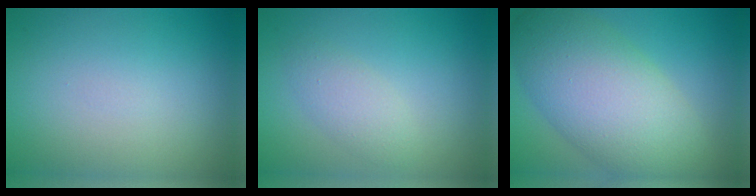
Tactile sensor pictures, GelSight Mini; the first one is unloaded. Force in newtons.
{"total": 2.0, "press": 2.0, "slide": 0.1}
{"total": 9.9, "press": 9.9, "slide": 0.6}